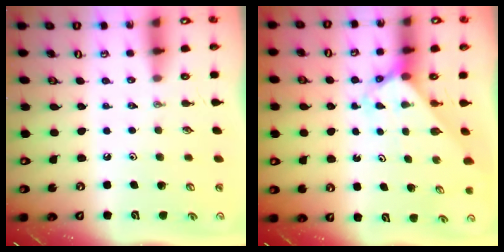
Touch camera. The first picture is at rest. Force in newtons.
{"total": 2.7, "press": 2.7, "slide": 0.1}